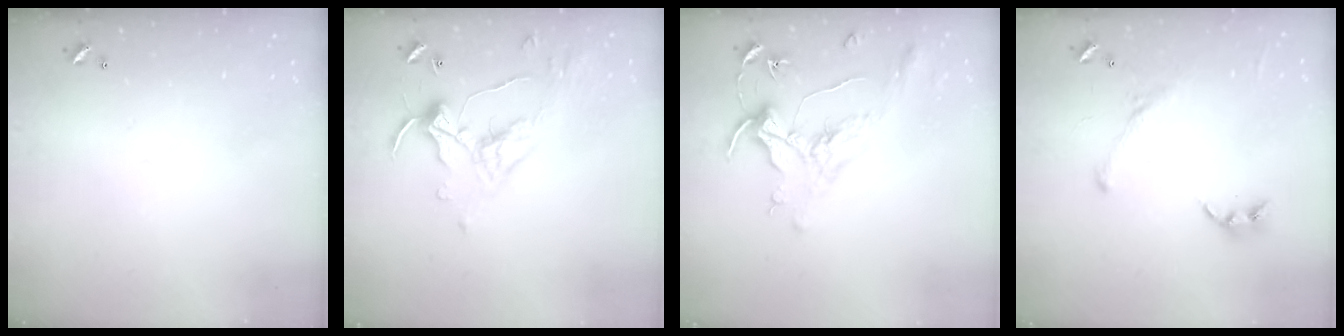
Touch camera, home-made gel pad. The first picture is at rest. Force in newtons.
{"total": 1.1, "press": 1.1, "slide": 0.1}
{"total": 1.6, "press": 1.4, "slide": 0.7}
{"total": 1.6, "press": 1.4, "slide": 0.8}